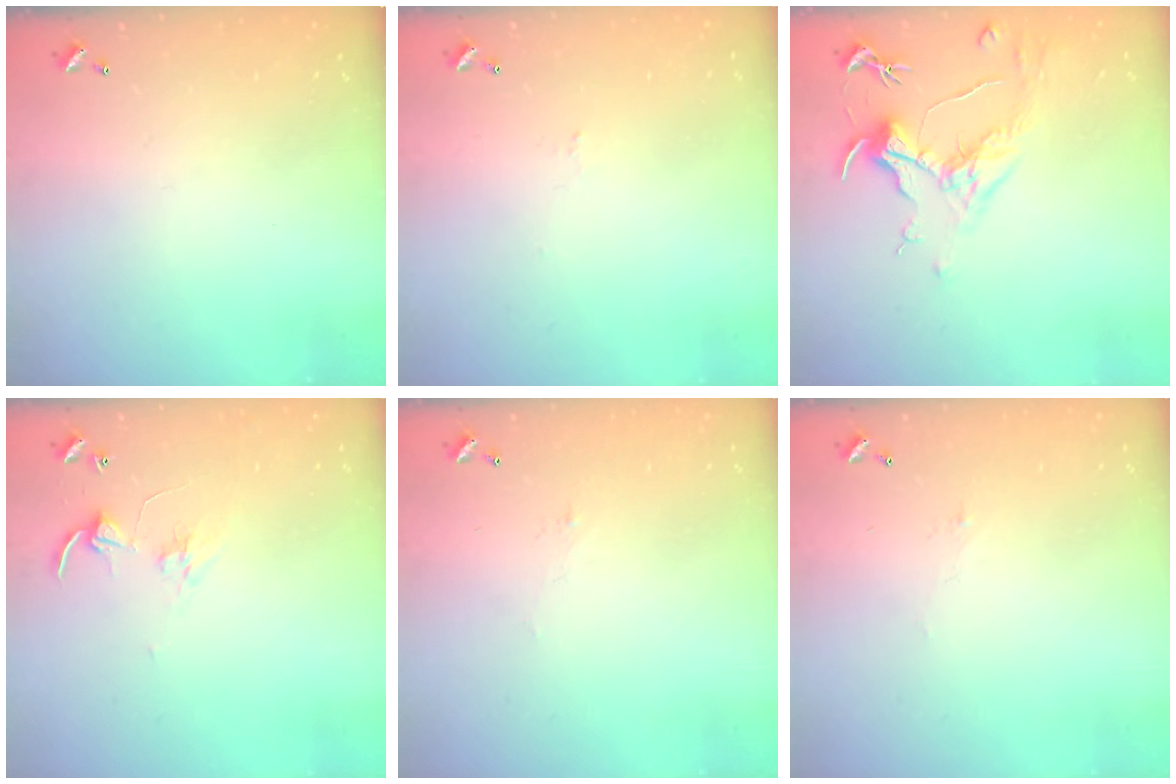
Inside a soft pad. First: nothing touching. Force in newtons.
{"total": 1.7, "press": 1.6, "slide": 0.3}
{"total": 1.6, "press": 1.3, "slide": 0.9}
{"total": 3.2, "press": 3.2, "slide": 0.0}
{"total": 1.5, "press": 1.3, "slide": 0.6}
{"total": 1.5, "press": 1.3, "slide": 0.6}